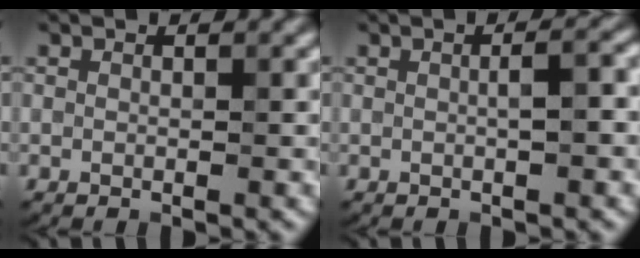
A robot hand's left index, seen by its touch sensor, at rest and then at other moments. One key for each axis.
{"total": 2.3, "fx": 0.1, "fy": 0.6, "fz": 2.3, "tx": -0.029, "ty": 0.006, "tz": 0.000}